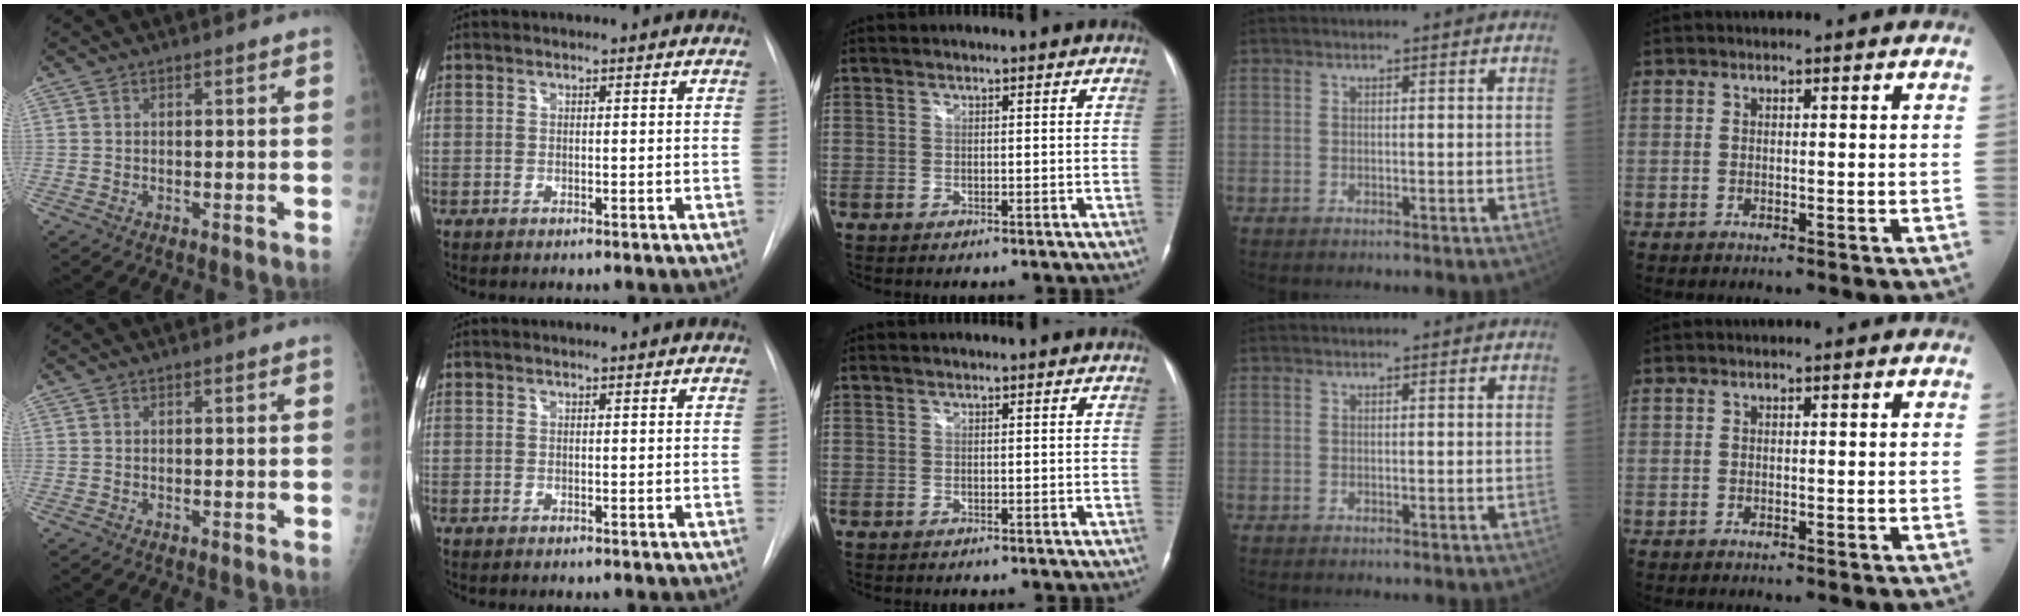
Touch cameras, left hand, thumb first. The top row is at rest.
{}